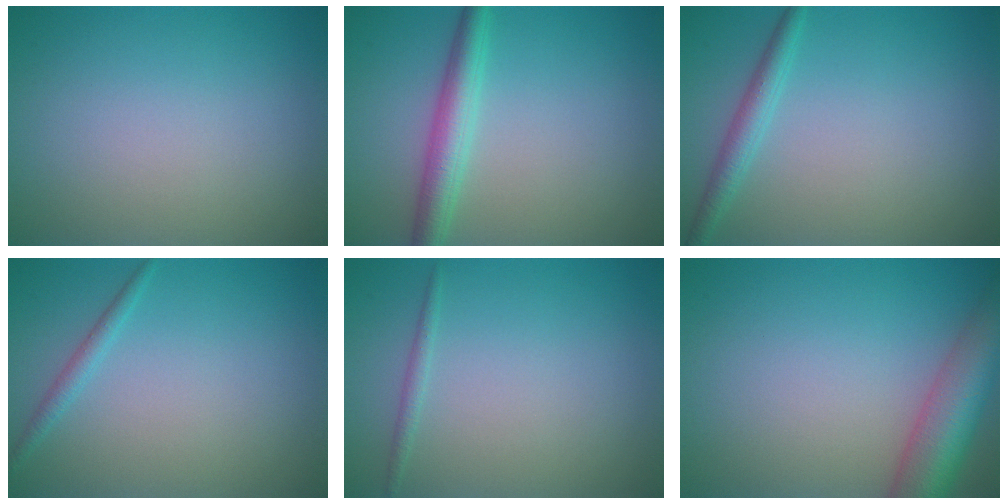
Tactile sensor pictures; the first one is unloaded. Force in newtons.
{"total": 3.5, "press": 3.5, "slide": 0.1}
{"total": 2.0, "press": 2.0, "slide": 0.0}
{"total": 1.1, "press": 1.1, "slide": 0.1}
{"total": 0.8, "press": 0.8, "slide": 0.1}
{"total": 7.2, "press": 7.2, "slide": 0.4}